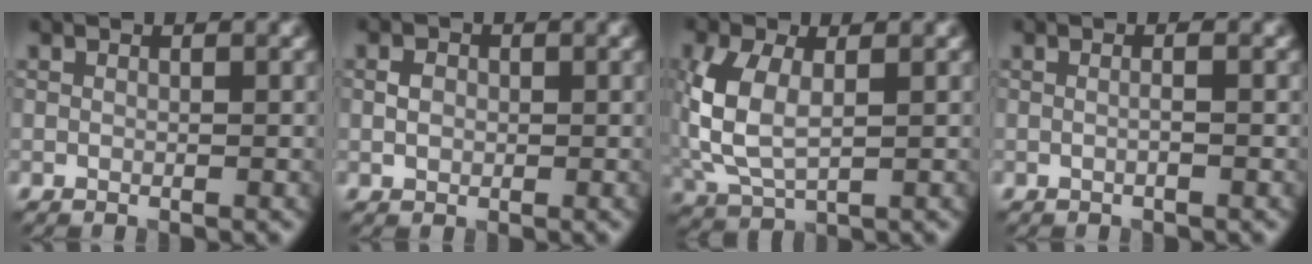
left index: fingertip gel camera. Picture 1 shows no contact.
{"total": 1.4, "force": [0.1, 1.2, 0.8], "torque": [-0.017, 0.002, -0.001]}
{"total": 5.9, "force": [0.6, 3.3, 4.8], "torque": [-0.122, 0.003, 0.012]}
{"total": 0.8, "force": [0.0, 0.1, 0.8], "torque": [-0.011, -0.005, -0.007]}